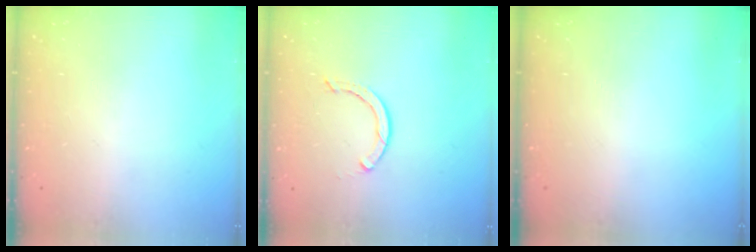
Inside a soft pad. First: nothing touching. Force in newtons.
{"total": 2.4, "press": 2.4, "slide": 0.0}
{"total": 0.0}